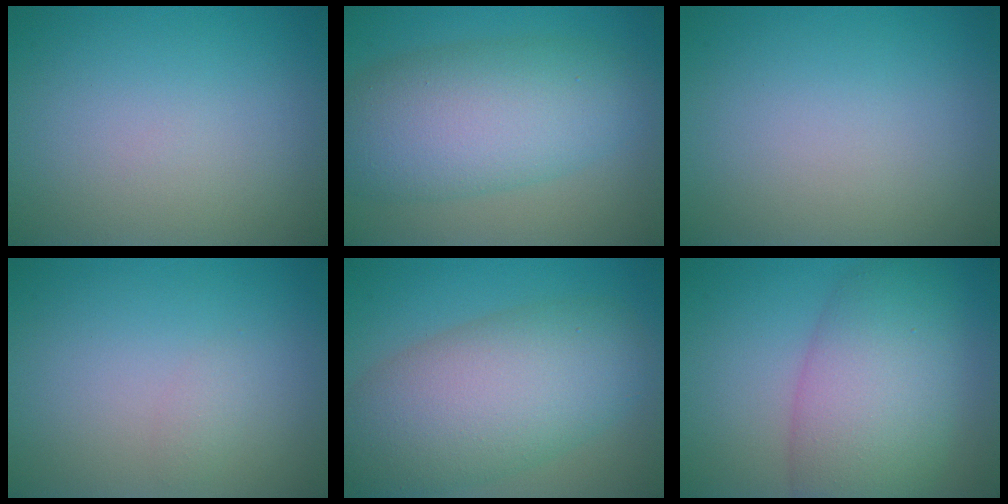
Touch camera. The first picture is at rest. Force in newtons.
{"total": 8.7, "press": 8.7, "slide": 0.1}
{"total": 0.0}
{"total": 0.8, "press": 0.8, "slide": 0.0}
{"total": 10.0, "press": 10.0, "slide": 0.6}
{"total": 8.5, "press": 8.5, "slide": 0.2}